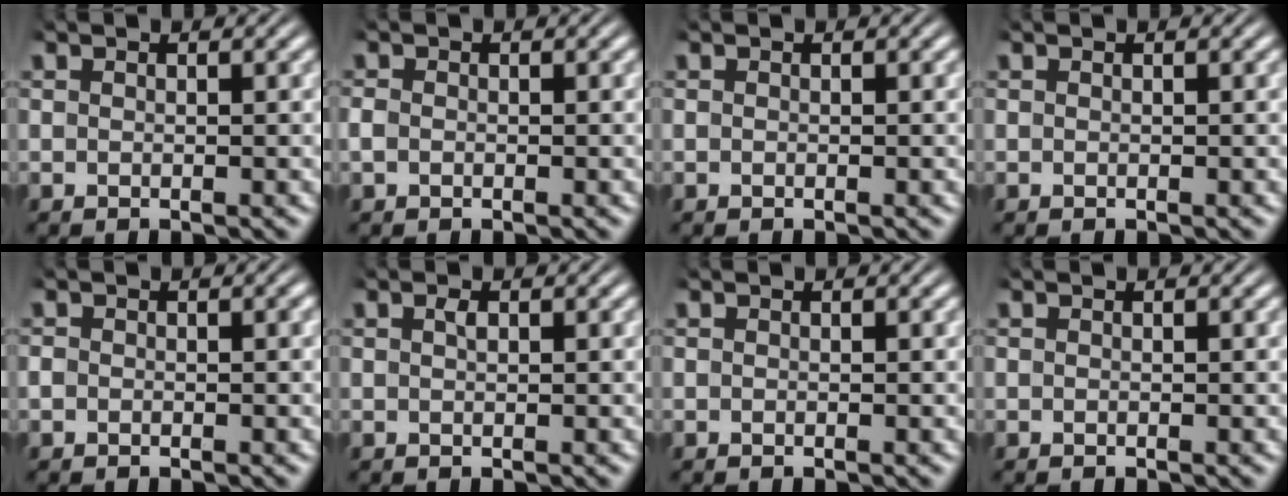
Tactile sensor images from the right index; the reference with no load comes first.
{"total": 0.9, "force": [-0.4, 0.6, 0.5], "torque": [-0.018, -0.007, -0.003]}
{"total": 0.0}
{"total": 0.0}
{"total": 0.8, "force": [-0.4, 0.5, 0.5], "torque": [-0.013, -0.005, -0.005]}
{"total": 0.5, "force": [0.1, -0.1, 0.5], "torque": [-0.005, -0.002, 0.005]}
{"total": 0.0}
{"total": 0.0}